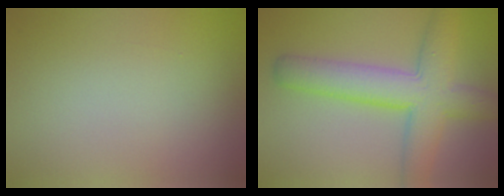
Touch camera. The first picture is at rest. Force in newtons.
{"total": 7.2, "press": 7.2, "slide": 0.2}